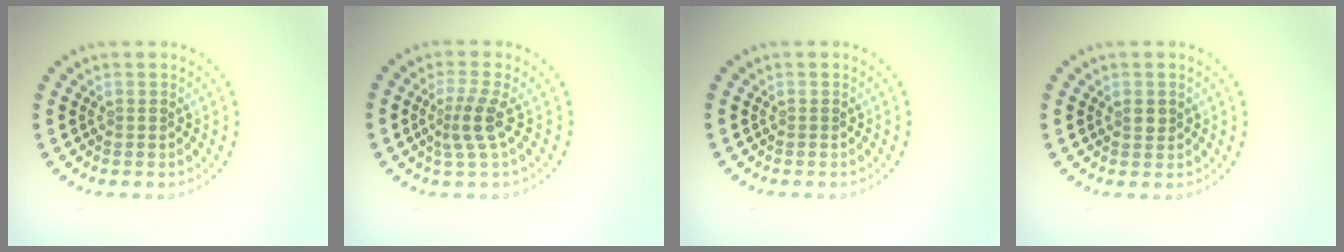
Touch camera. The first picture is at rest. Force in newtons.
{"total": 2.4, "press": 1.8, "slide": 1.6}
{"total": 0.0}
{"total": 1.0, "press": 1.0, "slide": 0.4}